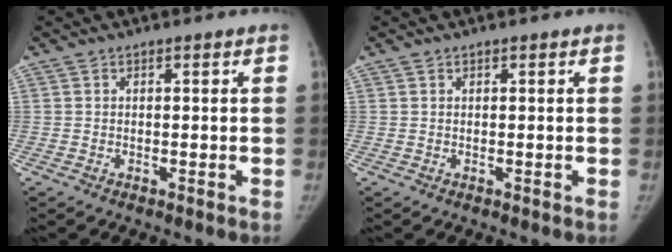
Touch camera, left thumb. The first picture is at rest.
{"total": 0.0}